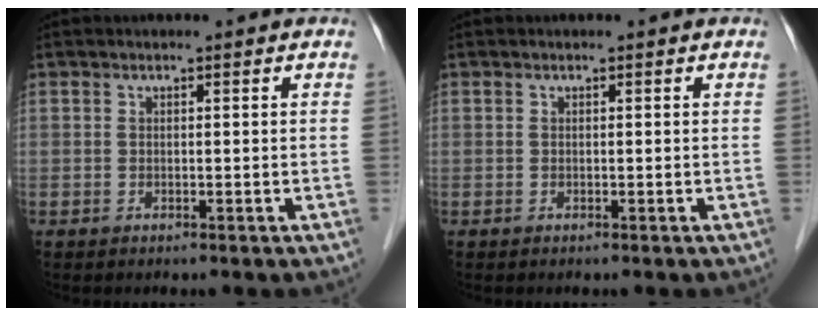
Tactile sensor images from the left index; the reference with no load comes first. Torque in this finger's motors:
{"motor_torque": [0.00, 0.00, 0.00, 0.00]}